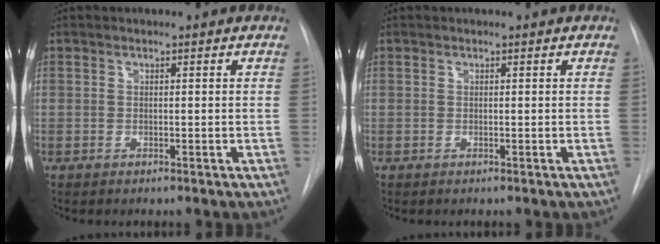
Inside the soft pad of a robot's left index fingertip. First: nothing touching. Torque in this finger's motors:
{"motor_torque": [0.00, 0.00, 0.00, 0.00]}